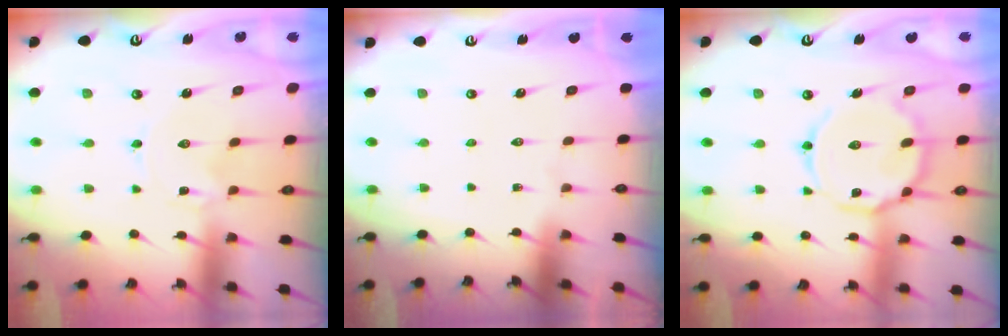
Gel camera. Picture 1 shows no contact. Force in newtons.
{"total": 0.0}
{"total": 13.6, "press": 13.5, "slide": 1.0}